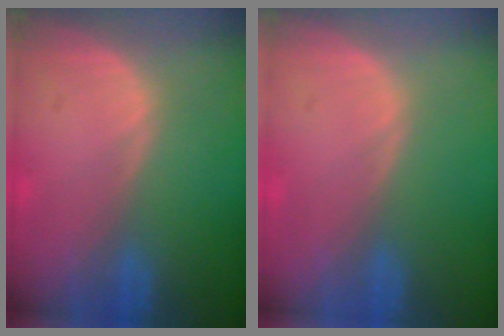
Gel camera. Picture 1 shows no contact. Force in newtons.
{"total": 0.0}